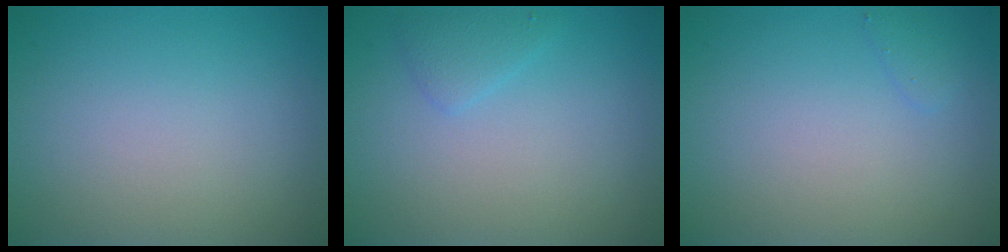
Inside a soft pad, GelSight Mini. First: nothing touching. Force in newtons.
{"total": 1.4, "press": 1.4, "slide": 0.0}
{"total": 0.8, "press": 0.8, "slide": 0.1}